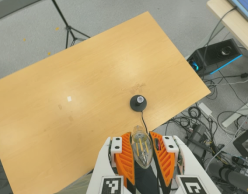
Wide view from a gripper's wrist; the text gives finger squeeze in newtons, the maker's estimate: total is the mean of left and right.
{"total": 21.8, "left": 24.2, "right": 19.4}